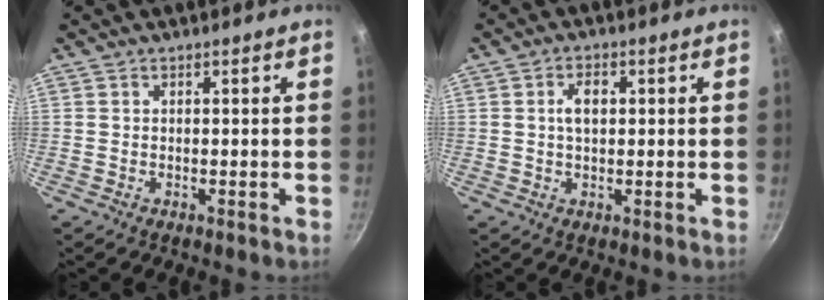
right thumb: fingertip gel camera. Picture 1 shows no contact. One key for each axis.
{"total": 4.1, "fx": 0.7, "fy": 2.5, "fz": 3.2, "tx": -0.044, "ty": 0.007, "tz": 0.011}